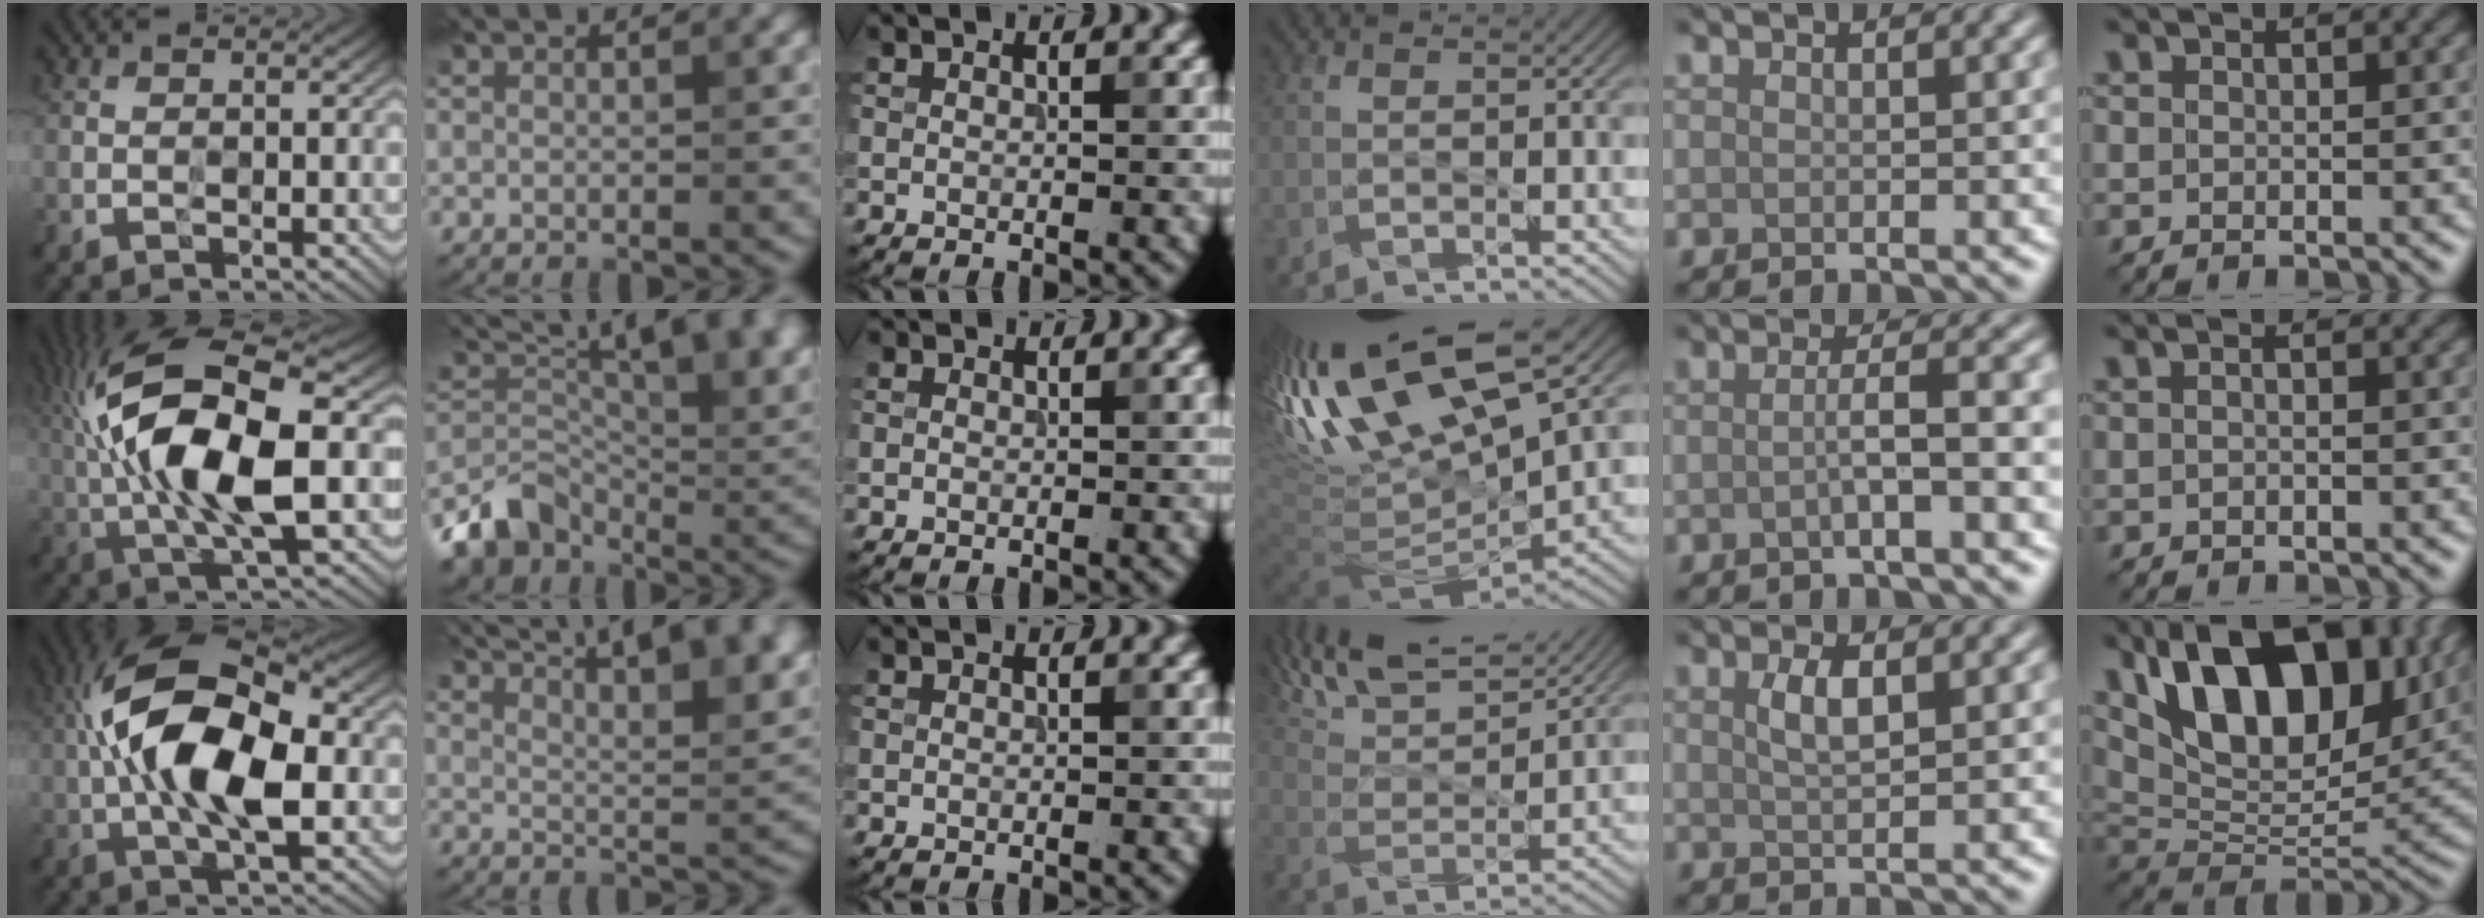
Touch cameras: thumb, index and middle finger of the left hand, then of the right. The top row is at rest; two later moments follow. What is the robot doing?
{"motion": "wipe", "object": "bowl"}